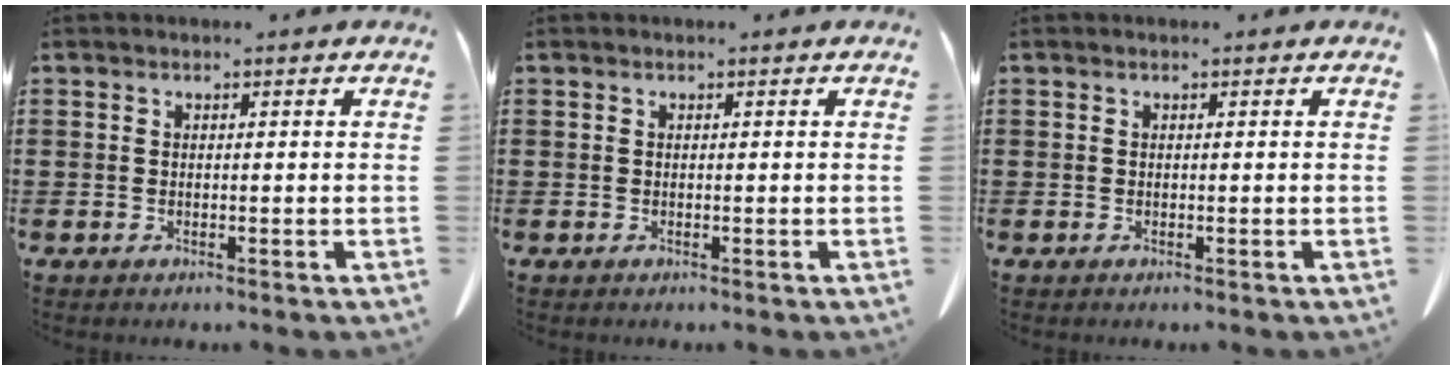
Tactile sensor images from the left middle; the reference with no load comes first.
{"total": 0.0}
{"total": 0.0}